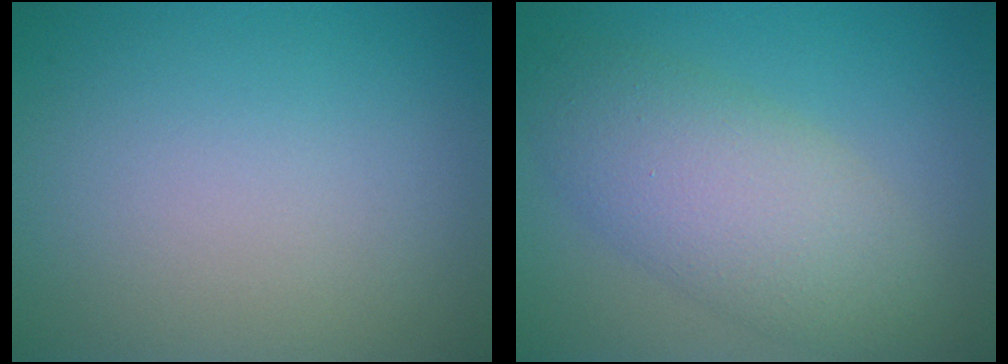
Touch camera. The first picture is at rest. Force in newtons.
{"total": 6.2, "press": 6.2, "slide": 0.1}